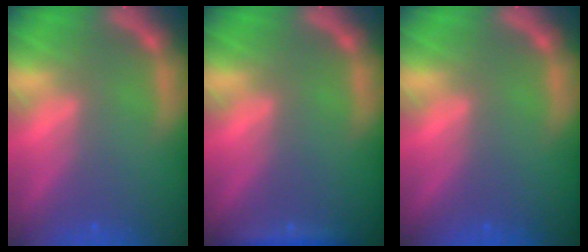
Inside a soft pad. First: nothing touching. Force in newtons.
{"total": 1.9}
{"total": 0.0}